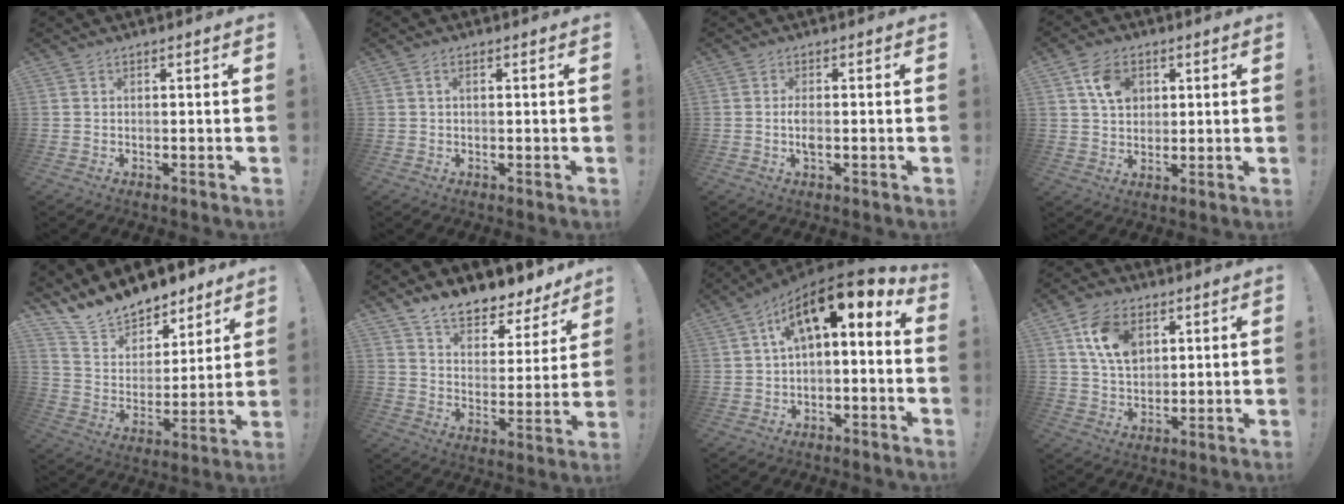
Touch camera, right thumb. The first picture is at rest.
{"total": 1.5, "force": [0.4, 0.6, 1.3], "torque": [-0.030, 0.006, 0.007]}
{"total": 3.0, "force": [-0.4, 1.1, 2.8], "torque": [-0.050, -0.002, -0.011]}
{"total": 8.8, "force": [3.6, 6.7, 4.3], "torque": [-0.060, -0.005, 0.068]}
{"total": 13.6, "force": [12.6, 4.7, 1.8], "torque": [-0.053, -0.108, 0.232]}
{"total": 9.9, "force": [9.0, 3.1, 3.0], "torque": [-0.057, -0.076, 0.160]}
{"total": 10.3, "force": [4.8, 3.4, 8.5], "torque": [-0.133, -0.035, 0.084]}
{"total": 12.6, "force": [5.5, 8.6, 7.3], "torque": [-0.118, -0.006, 0.107]}